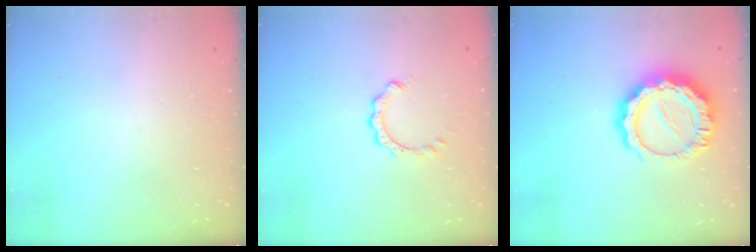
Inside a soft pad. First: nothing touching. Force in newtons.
{"total": 4.0, "press": 4.0, "slide": 0.3}
{"total": 15.4, "press": 15.3, "slide": 1.2}